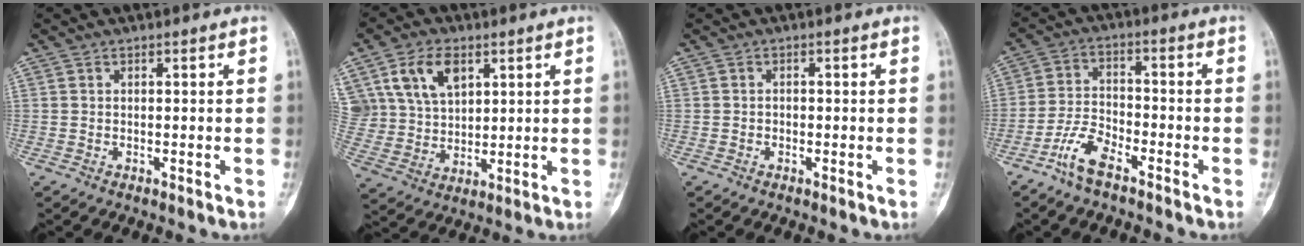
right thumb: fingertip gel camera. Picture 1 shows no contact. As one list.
[{"total": 13.3, "force": [6.1, 9.0, 7.7], "torque": [-0.140, -0.013, 0.127]}, {"total": 0.7, "force": [-0.2, 0.6, 0.3], "torque": [-0.001, 0.003, -0.006]}, {"total": 6.9, "force": [-4.8, 2.5, 4.2], "torque": [-0.091, 0.026, -0.099]}]